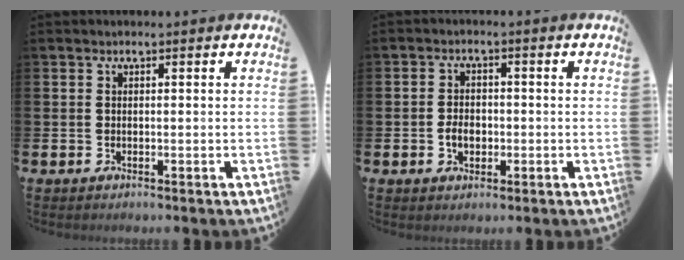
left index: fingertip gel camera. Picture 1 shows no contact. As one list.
[{"total": 2.9, "force": [-0.7, 2.0, 1.9], "torque": [-0.026, -0.001, -0.018]}]